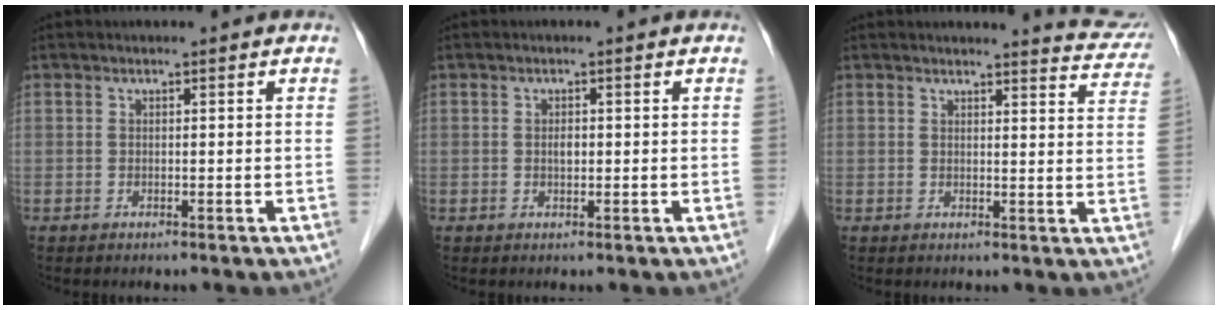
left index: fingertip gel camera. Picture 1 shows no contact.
{"total": 1.1, "force": [0.0, 0.6, 1.0], "torque": [-0.019, 0.001, 0.001]}
{"total": 7.2, "force": [7.2, 0.4, 0.7], "torque": [0.001, -0.036, 0.057]}